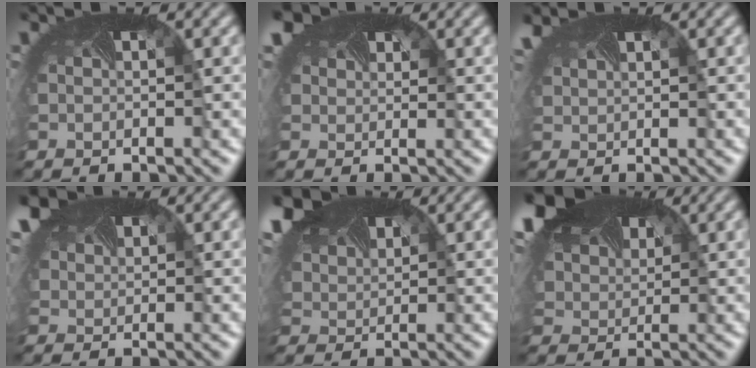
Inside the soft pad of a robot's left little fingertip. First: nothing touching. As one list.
[{"total": 3.8, "force": [2.9, 2.2, 1.2], "torque": [-0.053, 0.003, 0.040]}, {"total": 2.4, "force": [1.7, 0.8, 1.5], "torque": [-0.054, 0.001, 0.036]}, {"total": 3.2, "force": [2.5, 1.6, 0.9], "torque": [-0.051, -0.006, 0.051]}, {"total": 6.6, "force": [4.9, 3.3, 3.0], "torque": [-0.099, 0.013, 0.091]}, {"total": 9.6, "force": [6.1, 5.5, 5.1], "torque": [-0.135, 0.021, 0.110]}]